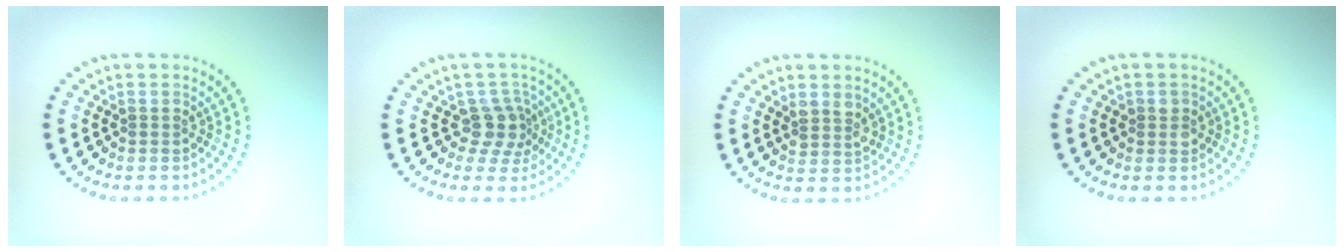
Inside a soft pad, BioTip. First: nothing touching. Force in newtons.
{"total": 2.7, "press": 2.1, "slide": 1.7}
{"total": 1.8, "press": 1.5, "slide": 0.9}
{"total": 1.2, "press": 1.1, "slide": 0.5}